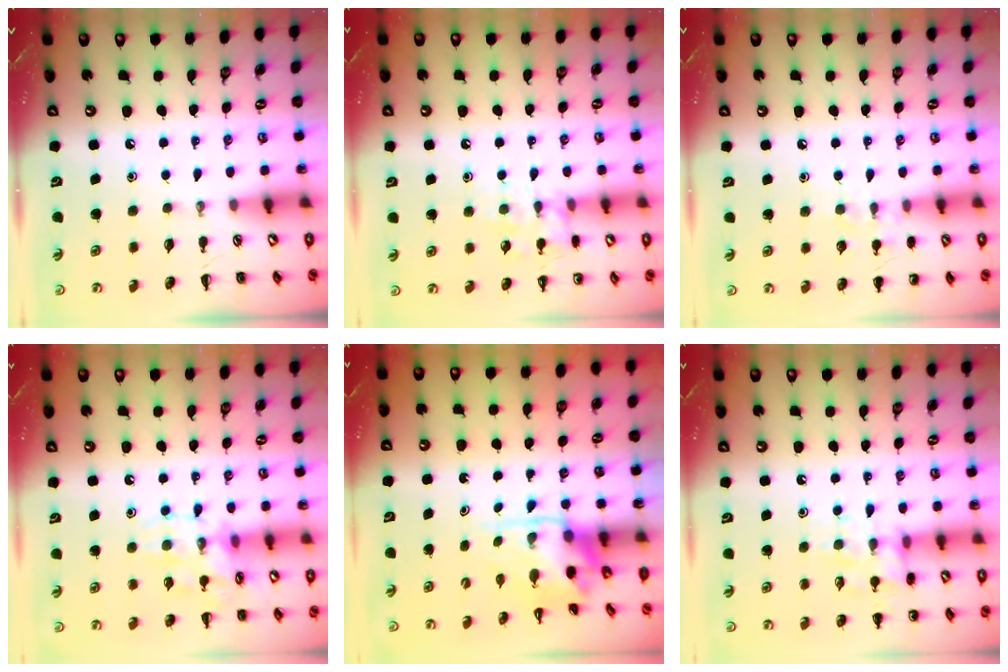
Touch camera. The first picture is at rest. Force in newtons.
{"total": 9.2, "press": 9.1, "slide": 1.2}
{"total": 7.4, "press": 7.0, "slide": 2.2}
{"total": 13.1, "press": 13.0, "slide": 1.1}
{"total": 3.9, "press": 3.8, "slide": 0.8}
{"total": 13.3, "press": 13.2, "slide": 1.7}